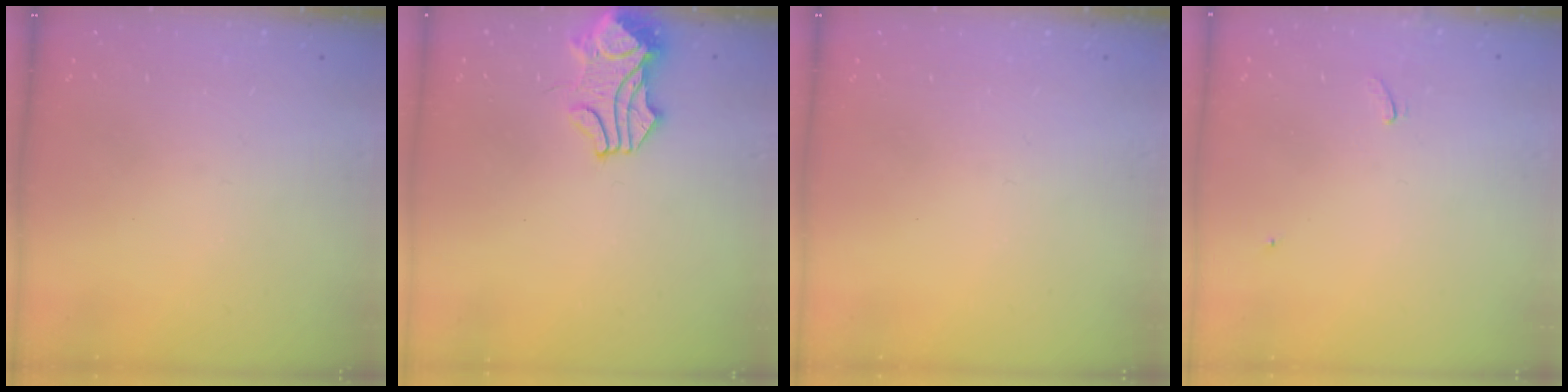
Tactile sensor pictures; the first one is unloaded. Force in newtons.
{"total": 1.7, "press": 1.5, "slide": 0.8}
{"total": 0.0}
{"total": 3.7, "press": 3.7, "slide": 0.4}